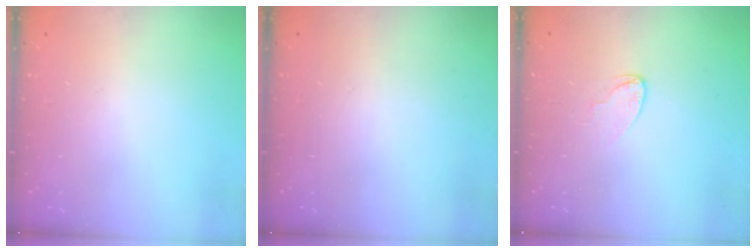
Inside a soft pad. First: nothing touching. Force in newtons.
{"total": 0.0}
{"total": 3.4, "press": 3.4, "slide": 0.3}